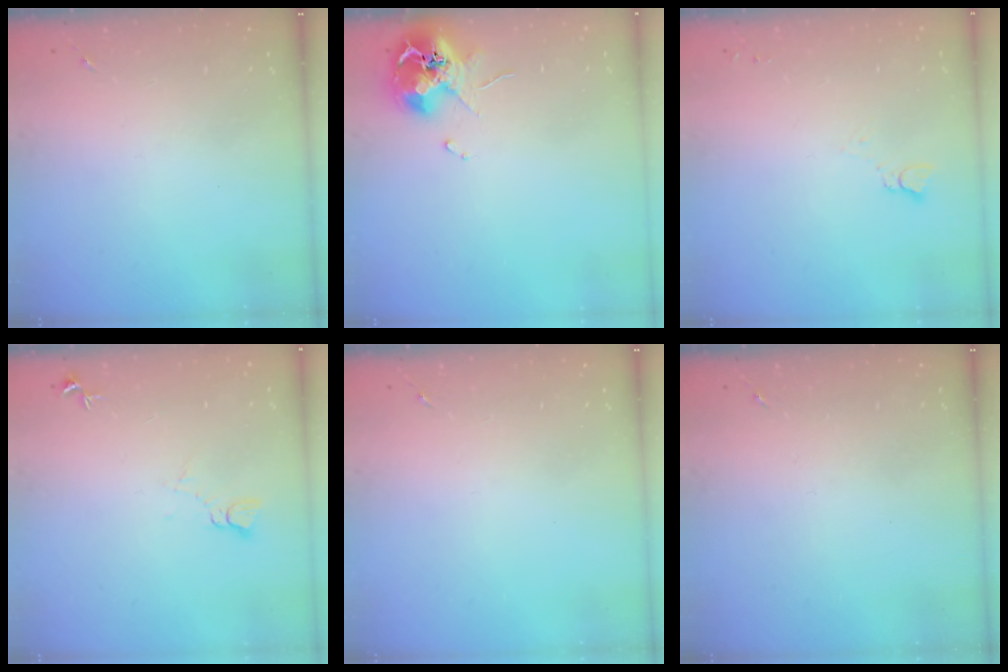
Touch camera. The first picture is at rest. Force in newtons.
{"total": 12.3, "press": 12.2, "slide": 1.6}
{"total": 2.5, "press": 2.5, "slide": 0.2}
{"total": 4.3, "press": 4.3, "slide": 0.4}
{"total": 0.0}
{"total": 0.0}